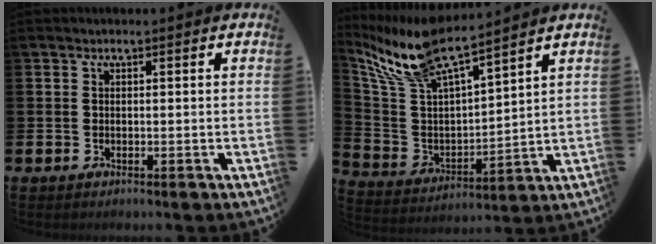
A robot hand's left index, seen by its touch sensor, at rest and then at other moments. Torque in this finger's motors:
{"motor_torque": [1.90, -0.24, 0.33, 0.10]}